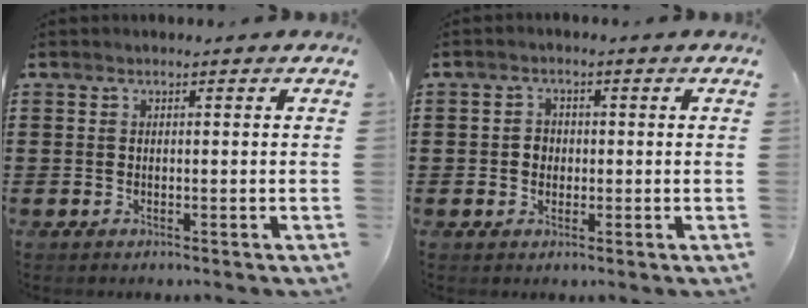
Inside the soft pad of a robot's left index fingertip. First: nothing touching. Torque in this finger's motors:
{"motor_torque": [0.41, 0.31, 0.16, 0.04]}